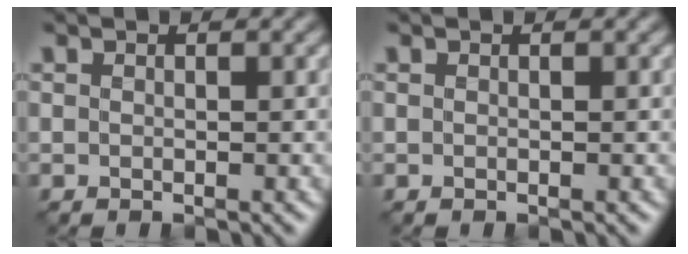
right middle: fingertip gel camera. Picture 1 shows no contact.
{"total": 0.0}